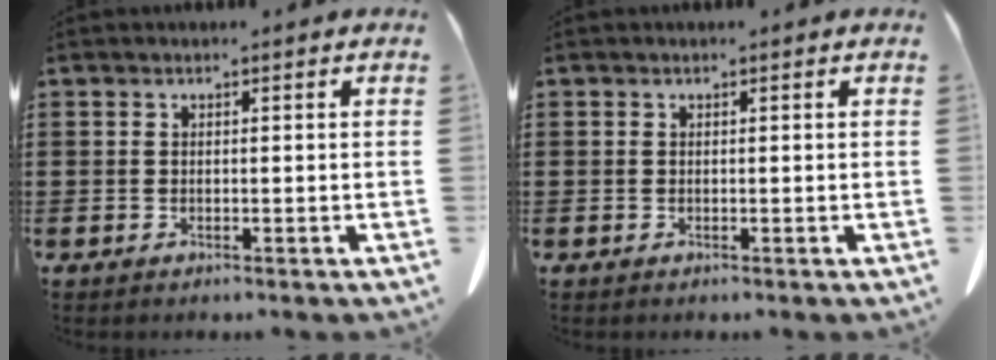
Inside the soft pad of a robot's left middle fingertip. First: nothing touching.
{"total": 0.0}